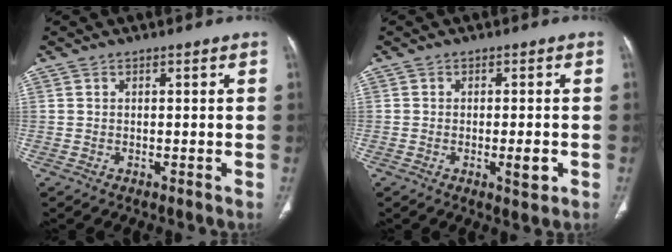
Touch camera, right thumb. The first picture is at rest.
{"total": 3.4, "force": [-1.0, 1.0, 3.1], "torque": [-0.041, -0.001, -0.015]}